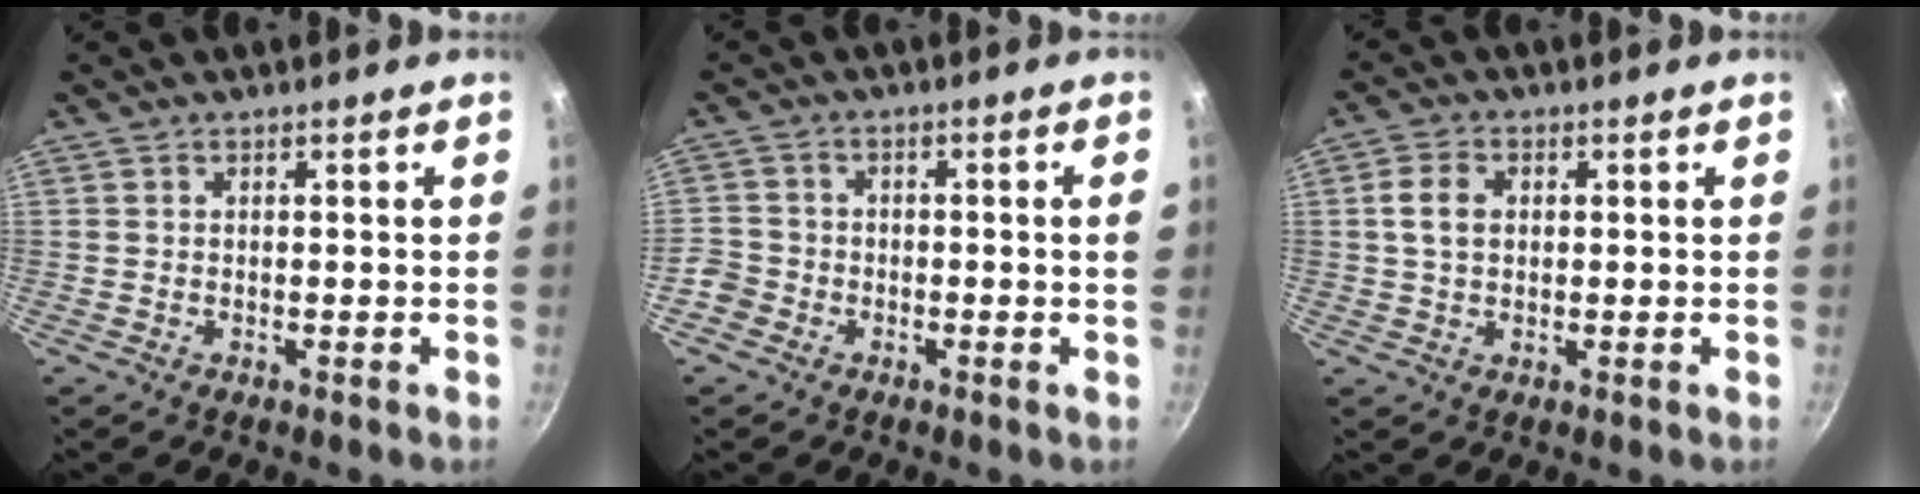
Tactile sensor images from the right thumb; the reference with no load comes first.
{"total": 4.8, "force": [-2.4, 2.9, 3.0], "torque": [-0.045, 0.030, -0.050]}
{"total": 4.7, "force": [0.7, 3.5, 3.1], "torque": [-0.050, 0.009, 0.009]}